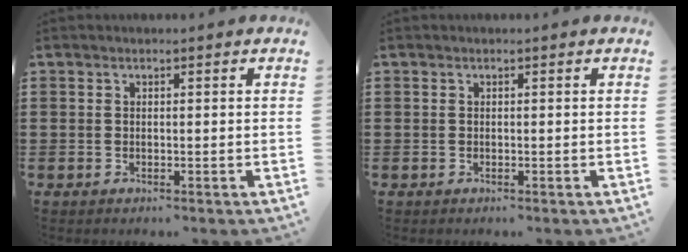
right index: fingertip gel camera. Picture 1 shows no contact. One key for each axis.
{"total": 0.0}